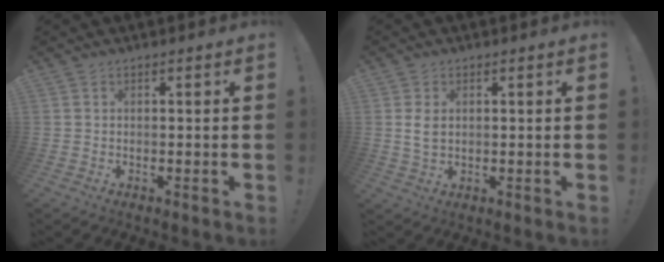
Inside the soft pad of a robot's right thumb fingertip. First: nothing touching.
{"total": 3.6, "force": [1.0, 2.2, 2.7], "torque": [-0.051, 0.000, 0.016]}